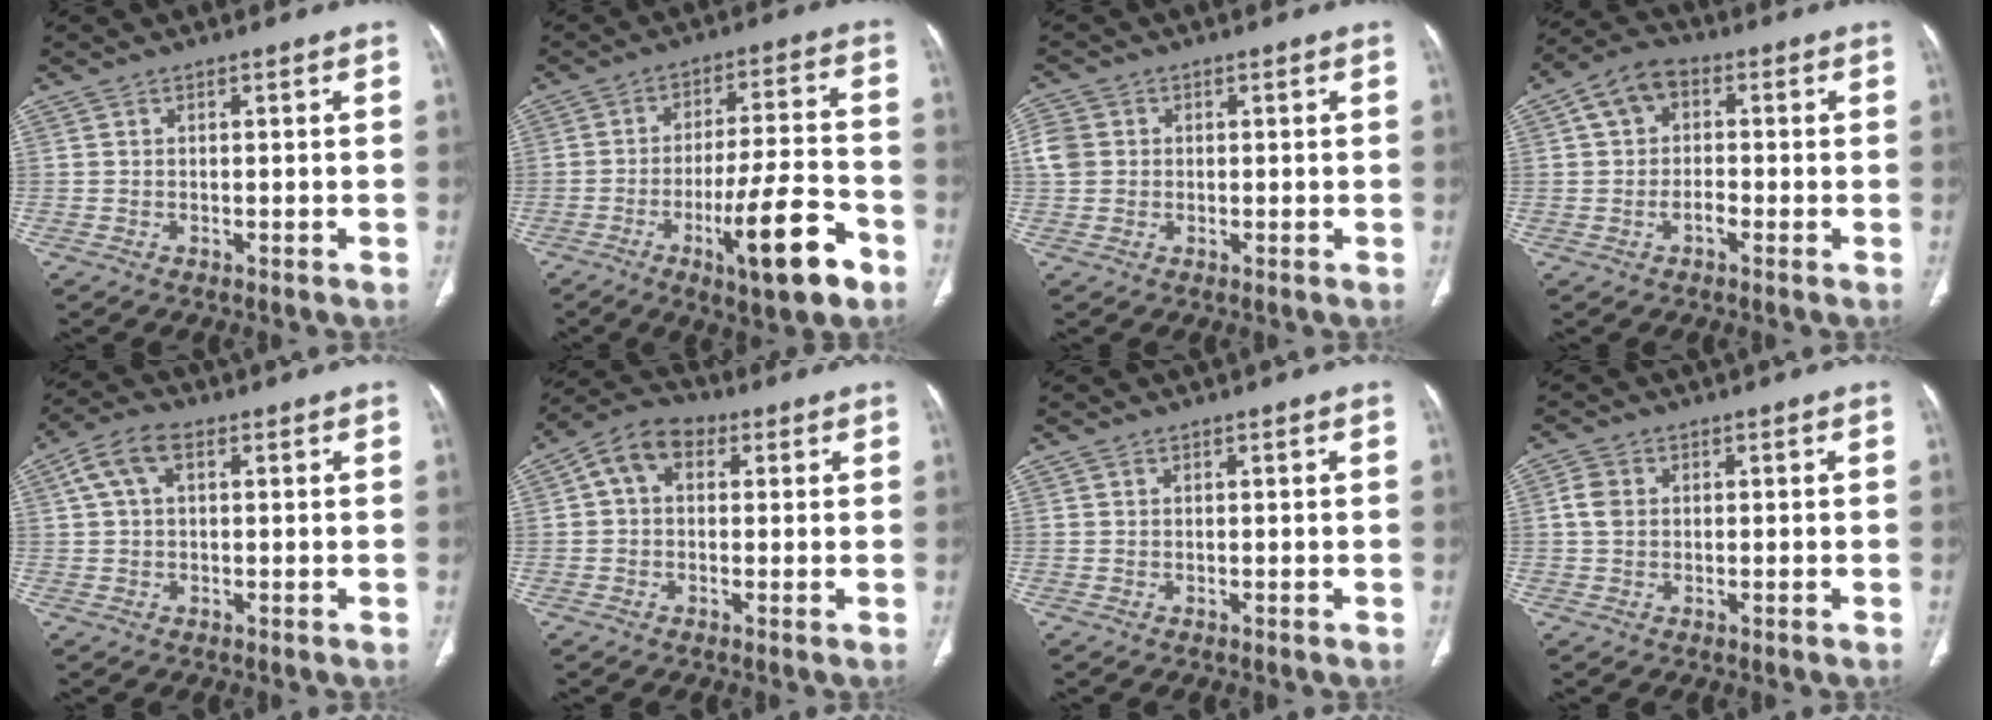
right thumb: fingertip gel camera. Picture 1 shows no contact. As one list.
[{"total": 15.5, "force": [-7.2, 3.5, 13.2], "torque": [-0.205, 0.032, -0.106]}, {"total": 4.4, "force": [0.2, 4.0, 1.9], "torque": [-0.034, 0.011, 0.003]}, {"total": 7.3, "force": [0.0, 5.2, 5.2], "torque": [-0.084, 0.019, -0.013]}, {"total": 6.4, "force": [2.0, 3.7, 4.9], "torque": [-0.102, 0.022, 0.035]}, {"total": 8.0, "force": [1.9, 5.9, 5.2], "torque": [-0.081, 0.024, 0.022]}, {"total": 0.0}, {"total": 2.9, "force": [0.3, 2.3, 1.8], "torque": [-0.035, 0.006, 0.002]}]